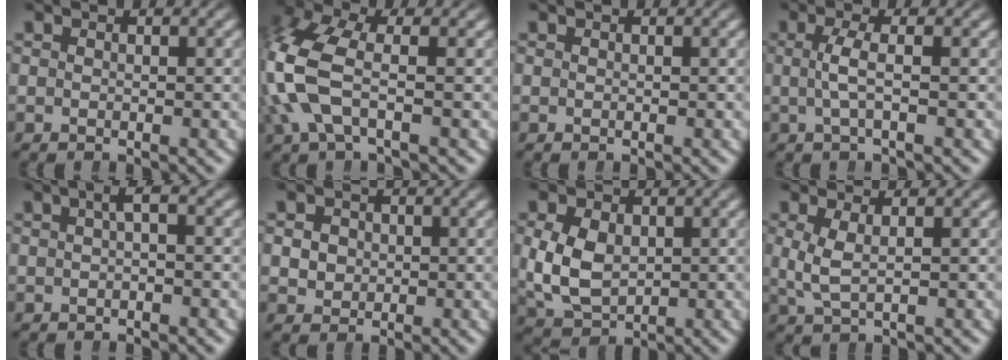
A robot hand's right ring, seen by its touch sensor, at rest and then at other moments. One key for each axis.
{"total": 7.4, "fx": -0.6, "fy": 5.4, "fz": 5.0, "tx": -0.159, "ty": -0.026, "tz": -0.004}
{"total": 0.0}
{"total": 2.2, "fx": -0.1, "fy": 0.2, "fz": 2.2, "tx": -0.047, "ty": 0.003, "tz": -0.001}
{"total": 1.4, "fx": 0.2, "fy": 0.2, "fz": 1.4, "tx": -0.016, "ty": 0.012, "tz": 0.000}
{"total": 2.5, "fx": 0.1, "fy": 2.3, "fz": 0.8, "tx": -0.018, "ty": -0.011, "tz": 0.010}
{"total": 6.1, "fx": -0.5, "fy": 5.0, "fz": 3.4, "tx": -0.090, "ty": -0.027, "tz": 0.012}
{"total": 2.3, "fx": 0.0, "fy": 1.3, "fz": 2.0, "tx": -0.060, "ty": -0.015, "tz": 0.015}